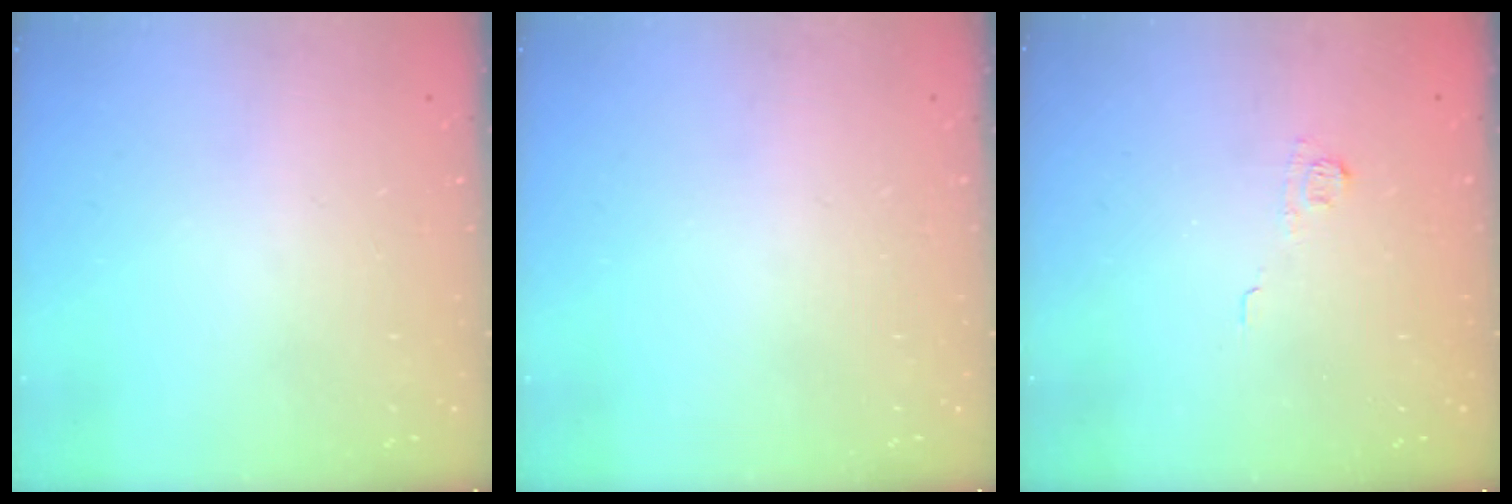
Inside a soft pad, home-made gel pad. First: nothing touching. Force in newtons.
{"total": 0.0}
{"total": 3.7, "press": 3.6, "slide": 1.1}